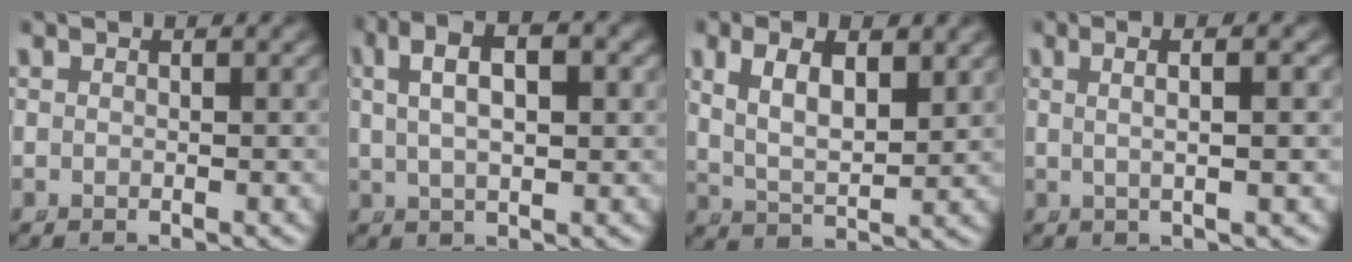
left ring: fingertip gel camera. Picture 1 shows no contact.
{"total": 6.6, "force": [2.8, 3.0, 5.1], "torque": [-0.074, 0.024, 0.038]}
{"total": 5.1, "force": [1.4, 2.8, 4.0], "torque": [-0.071, -0.007, 0.030]}
{"total": 3.5, "force": [1.0, 0.2, 3.3], "torque": [-0.049, 0.012, 0.019]}